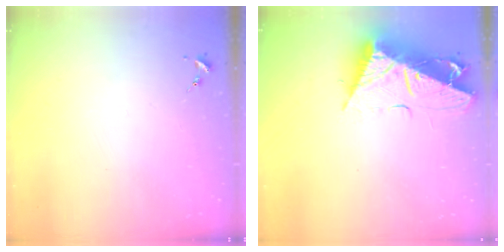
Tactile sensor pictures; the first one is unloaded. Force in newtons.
{"total": 16.6, "press": 16.5, "slide": 1.5}